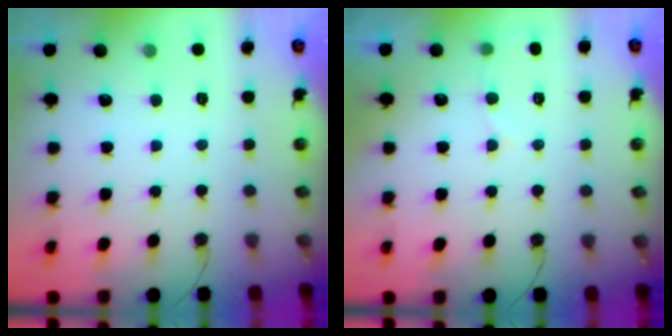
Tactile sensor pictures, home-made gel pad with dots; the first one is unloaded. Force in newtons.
{"total": 4.3, "press": 4.2, "slide": 0.9}